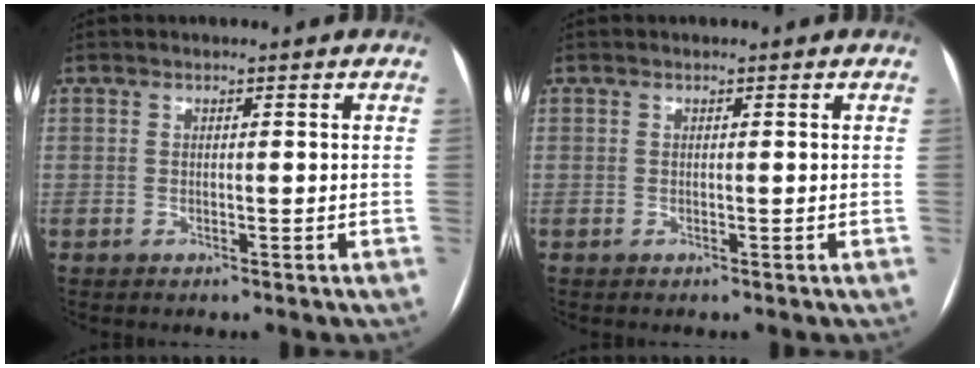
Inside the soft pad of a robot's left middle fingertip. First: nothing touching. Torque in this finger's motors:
{"motor_torque": [-0.16, -0.16, -0.08, -0.01]}